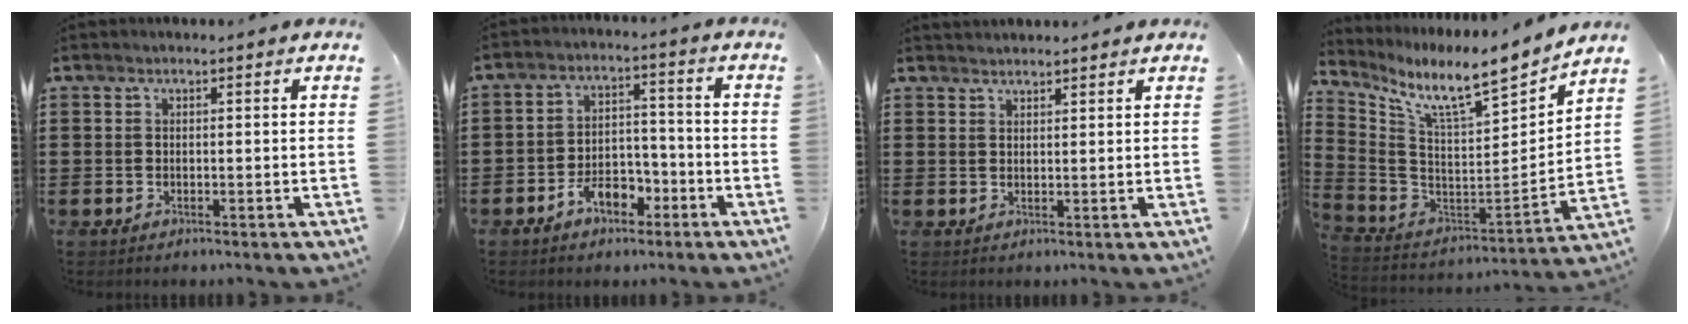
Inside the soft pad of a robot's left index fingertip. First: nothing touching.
{"total": 6.4, "force": [-4.1, 3.4, 3.6], "torque": [-0.071, 0.018, -0.078]}
{"total": 1.5, "force": [1.5, 0.1, 0.1], "torque": [-0.004, 0.002, 0.029]}
{"total": 8.8, "force": [6.9, 0.9, 5.4], "torque": [-0.128, -0.063, 0.108]}